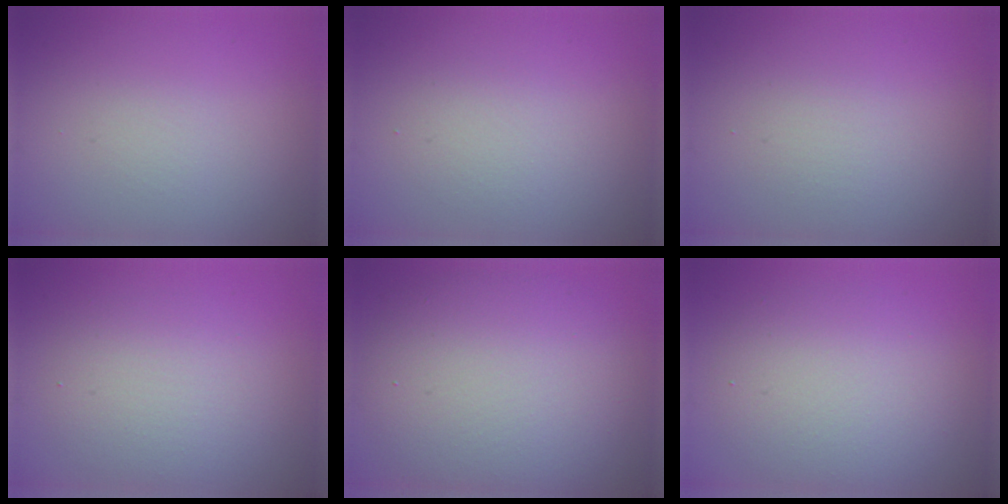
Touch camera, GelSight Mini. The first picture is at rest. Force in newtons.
{"total": 1.9, "press": 1.8, "slide": 0.2}
{"total": 1.1, "press": 1.1, "slide": 0.1}
{"total": 3.9, "press": 3.9, "slide": 0.1}
{"total": 9.5, "press": 9.5, "slide": 0.4}
{"total": 5.3, "press": 5.2, "slide": 0.5}